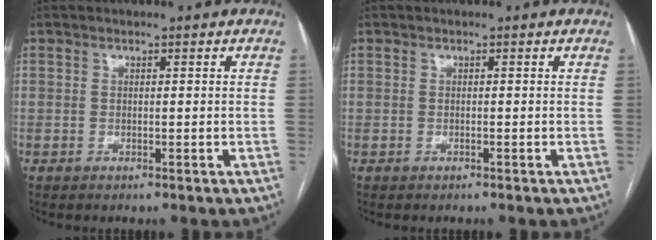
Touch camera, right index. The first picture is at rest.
{"total": 0.0}